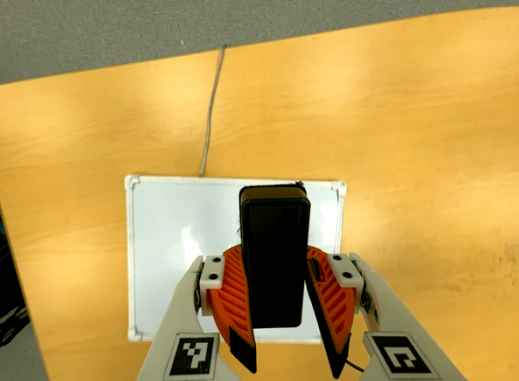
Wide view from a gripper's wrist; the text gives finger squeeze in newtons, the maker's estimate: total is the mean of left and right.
{"total": 9.6, "left": 9.5, "right": 9.7}